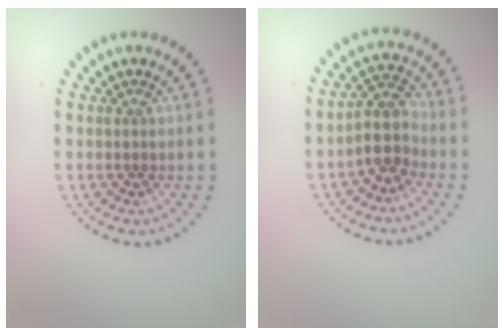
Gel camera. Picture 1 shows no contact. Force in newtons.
{"total": 3.0, "press": 2.6, "slide": 1.6}